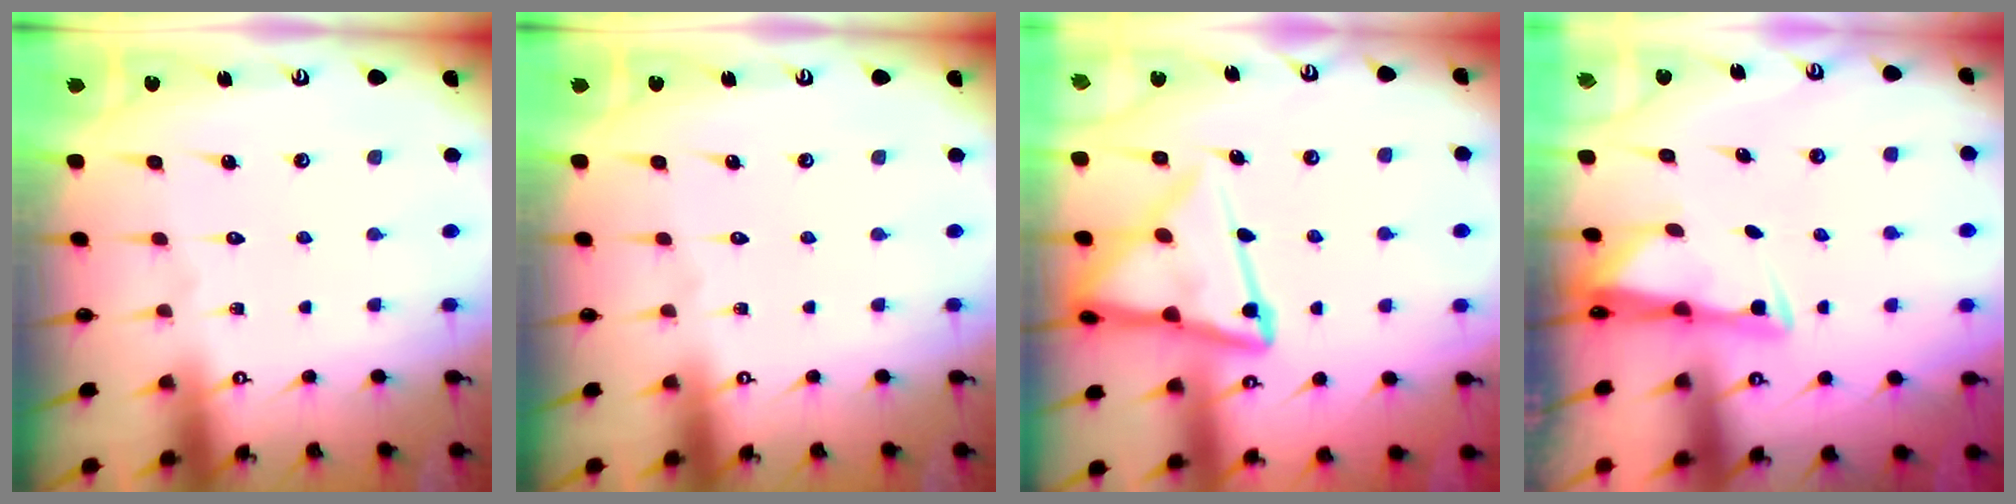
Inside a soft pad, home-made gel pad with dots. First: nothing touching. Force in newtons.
{"total": 0.0}
{"total": 14.7, "press": 14.6, "slide": 1.5}
{"total": 2.9, "press": 2.9, "slide": 0.4}